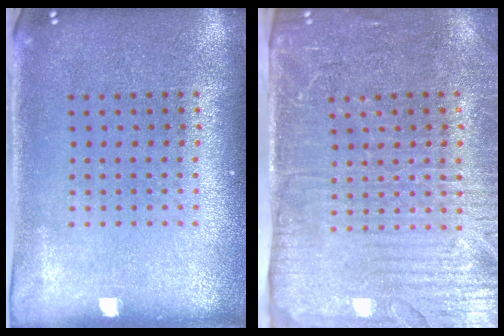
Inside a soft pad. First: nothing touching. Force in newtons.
{"total": 4.2, "press": 3.6, "slide": 2.1}